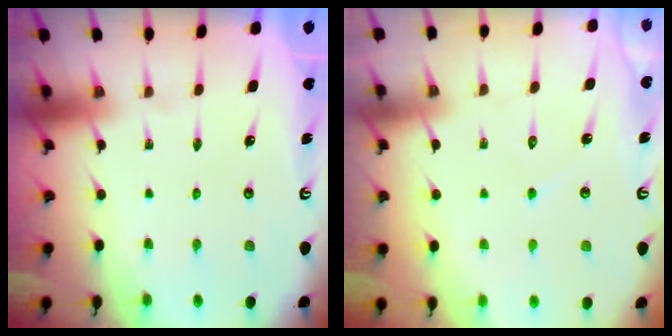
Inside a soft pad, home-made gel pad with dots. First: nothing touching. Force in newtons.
{"total": 4.4, "press": 4.4, "slide": 0.3}